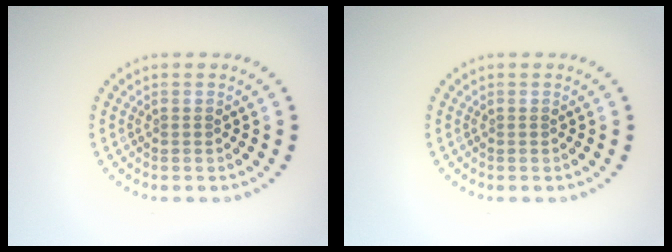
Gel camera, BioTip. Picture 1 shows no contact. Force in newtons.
{"total": 0.0}